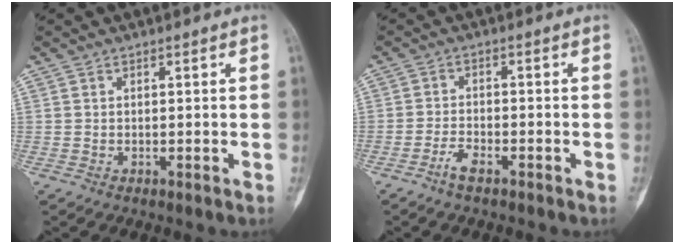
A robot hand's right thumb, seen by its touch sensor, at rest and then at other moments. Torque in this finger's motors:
{"motor_torque": [0.05, -0.04, 0.14, 0.06, 0.04]}